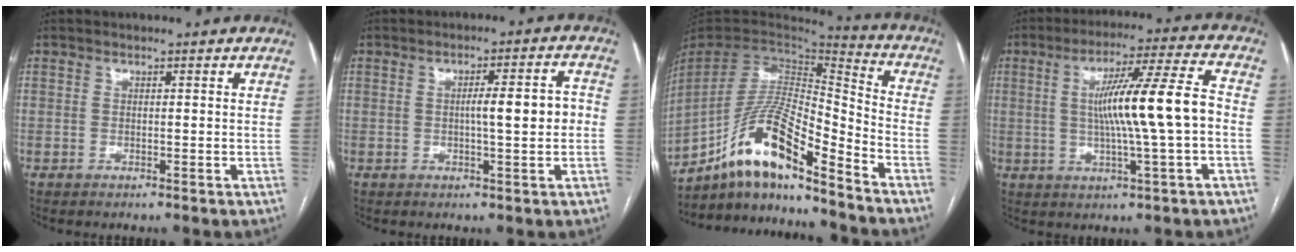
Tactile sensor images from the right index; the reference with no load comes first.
{"total": 5.7, "force": [-0.3, 0.7, 5.7], "torque": [-0.084, 0.014, -0.004]}
{"total": 15.8, "force": [-11.7, 1.9, 10.5], "torque": [-0.203, 0.017, -0.211]}
{"total": 12.5, "force": [-0.4, -0.3, 12.5], "torque": [-0.210, 0.012, -0.006]}